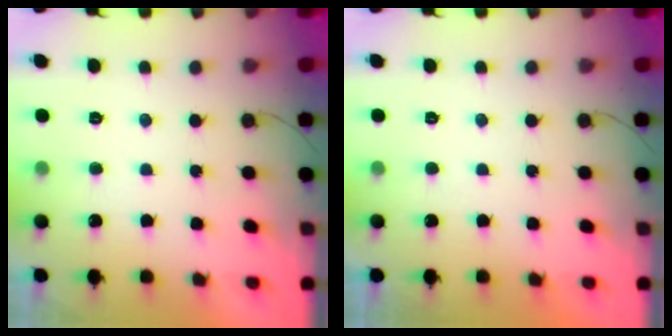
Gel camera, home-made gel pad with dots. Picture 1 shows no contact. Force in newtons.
{"total": 0.0}